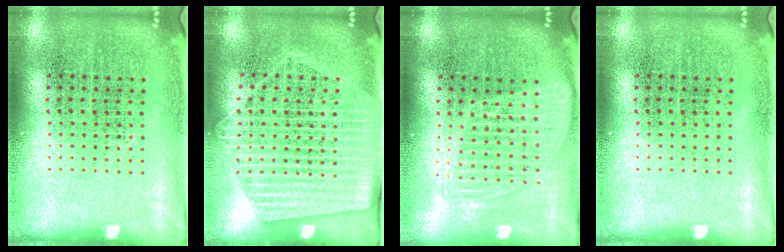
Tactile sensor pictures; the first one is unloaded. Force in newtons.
{"total": 1.7, "press": 1.5, "slide": 0.8}
{"total": 1.6, "press": 1.4, "slide": 0.8}
{"total": 0.0}